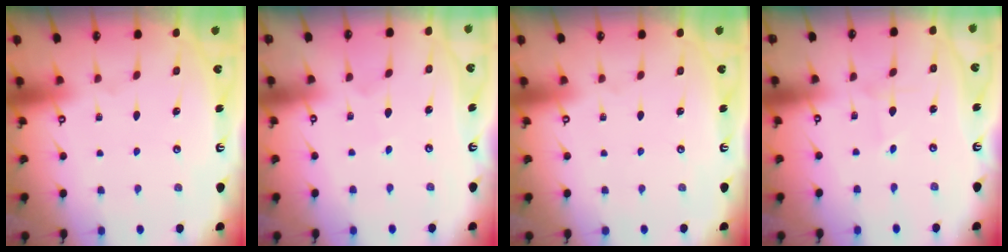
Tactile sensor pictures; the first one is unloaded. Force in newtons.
{"total": 2.9, "press": 2.9, "slide": 0.3}
{"total": 0.0}
{"total": 0.8, "press": 0.8, "slide": 0.0}